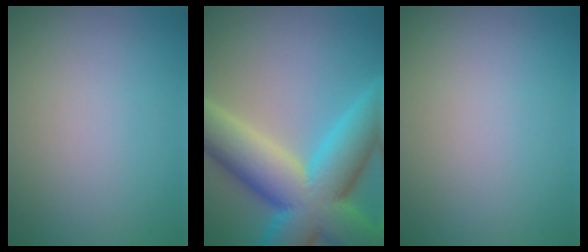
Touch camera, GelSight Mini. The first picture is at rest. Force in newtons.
{"total": 14.1, "press": 14.1, "slide": 0.4}
{"total": 0.0}